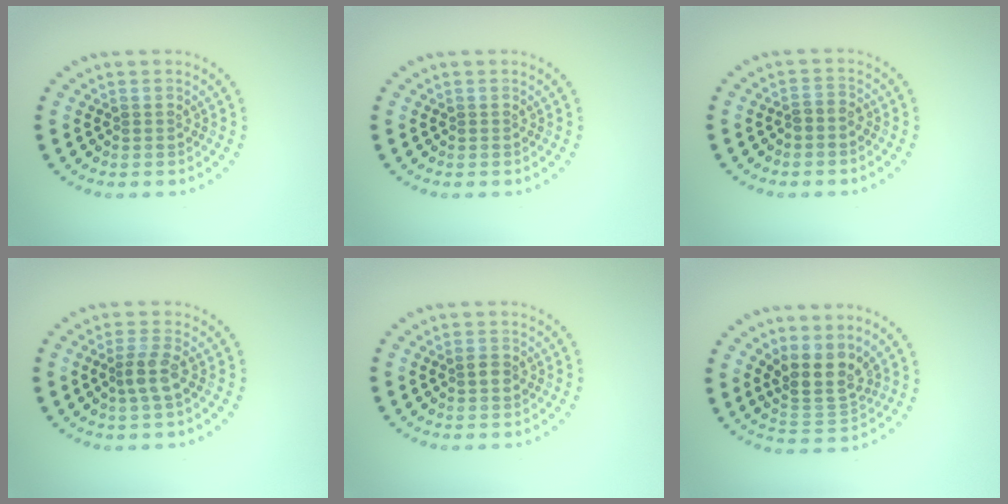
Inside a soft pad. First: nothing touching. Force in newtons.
{"total": 0.0}
{"total": 0.9, "press": 0.6, "slide": 0.6}
{"total": 2.2, "press": 1.7, "slide": 1.3}
{"total": 1.1, "press": 1.1, "slide": 0.1}
{"total": 3.9, "press": 3.3, "slide": 2.1}